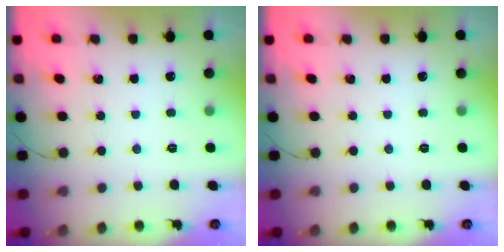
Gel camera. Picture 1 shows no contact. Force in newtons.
{"total": 0.0}